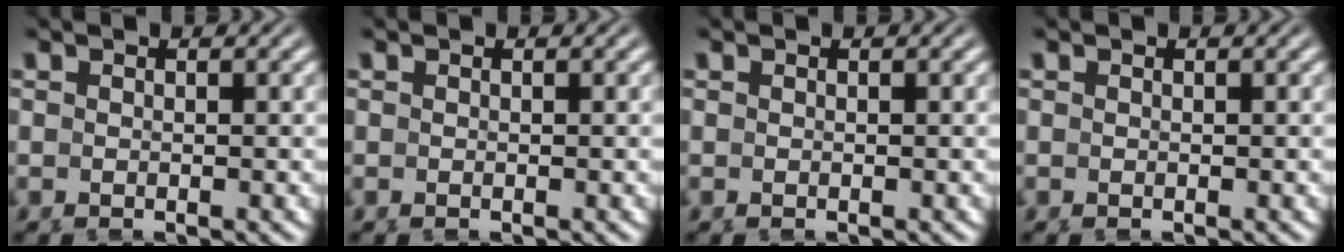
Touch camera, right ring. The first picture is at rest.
{"total": 0.0}
{"total": 0.0}
{"total": 0.0}